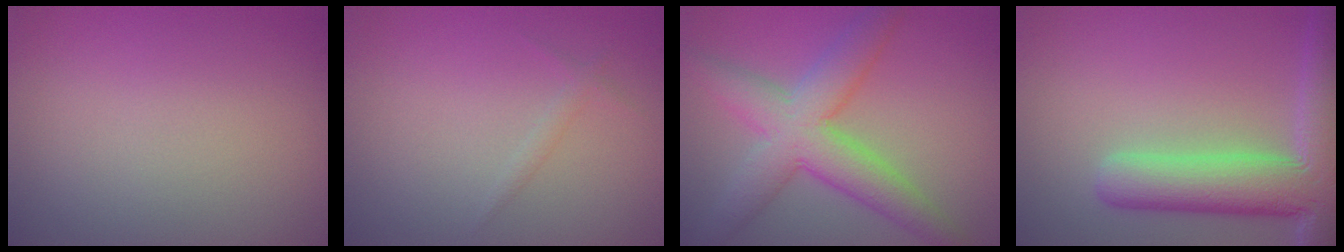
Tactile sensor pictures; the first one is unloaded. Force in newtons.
{"total": 0.8, "press": 0.8, "slide": 0.1}
{"total": 6.6, "press": 6.6, "slide": 0.3}
{"total": 9.7, "press": 9.6, "slide": 1.2}